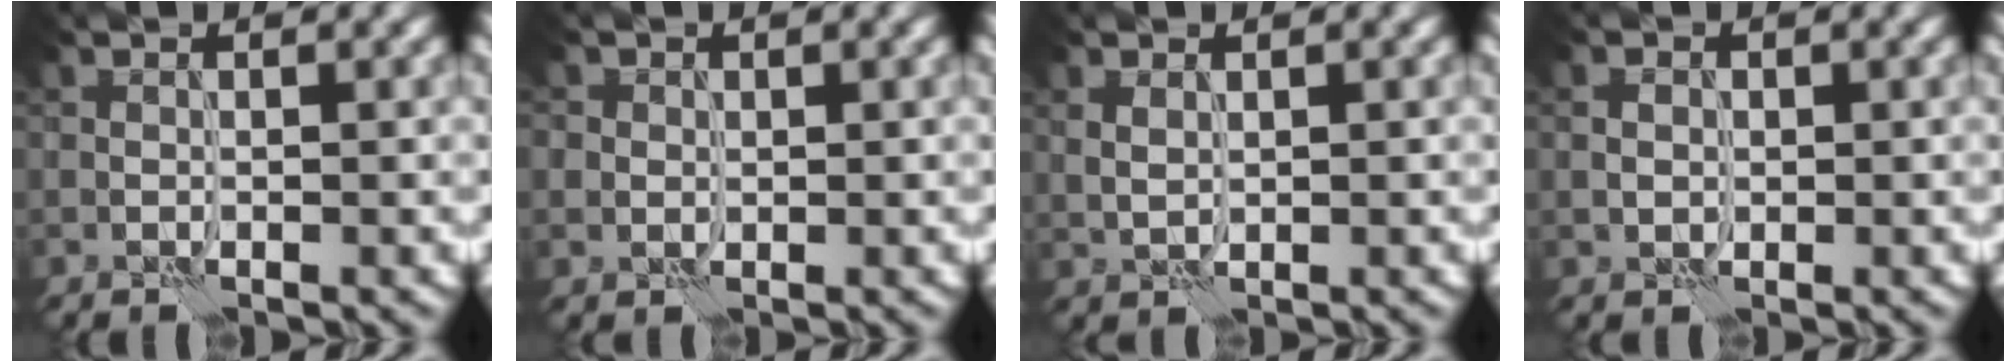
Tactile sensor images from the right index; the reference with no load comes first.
{"total": 1.5, "force": [0.5, 1.3, 0.3], "torque": [-0.012, -0.001, 0.005]}
{"total": 0.9, "force": [0.4, 0.5, 0.6], "torque": [-0.021, -0.001, 0.014]}
{"total": 1.1, "force": [0.1, 1.0, 0.4], "torque": [-0.011, 0.000, 0.001]}